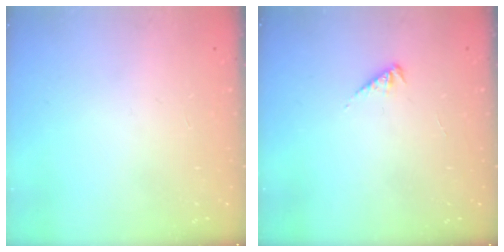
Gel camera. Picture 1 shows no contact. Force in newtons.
{"total": 2.3, "press": 2.3, "slide": 0.5}